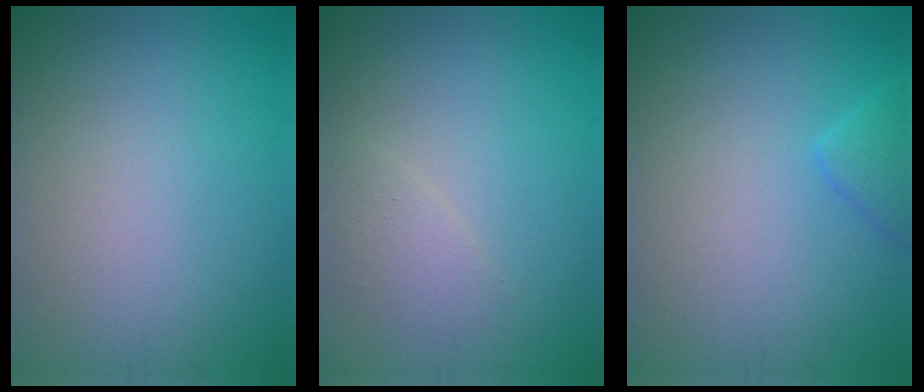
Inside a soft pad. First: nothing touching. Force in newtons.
{"total": 1.5, "press": 1.5, "slide": 0.1}
{"total": 1.8, "press": 1.8, "slide": 0.1}